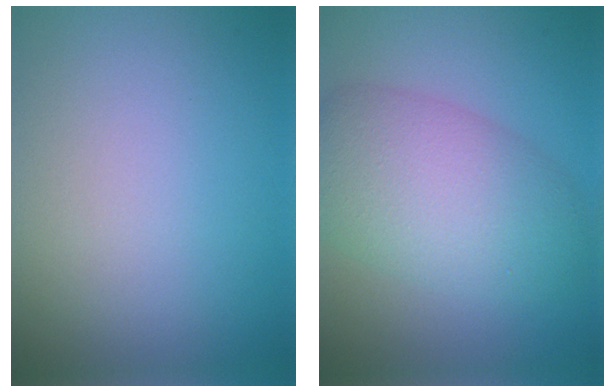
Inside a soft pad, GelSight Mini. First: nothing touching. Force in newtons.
{"total": 7.5, "press": 7.5, "slide": 0.4}